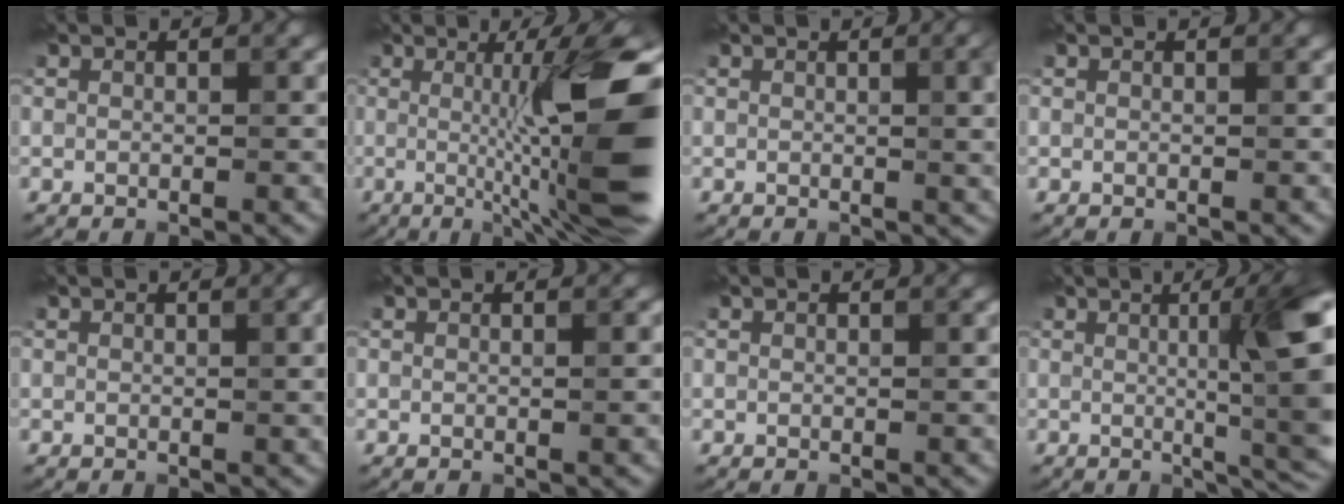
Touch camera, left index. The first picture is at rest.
{"total": 12.8, "force": [-0.2, 2.0, 12.6], "torque": [-0.151, -0.003, -0.001]}
{"total": 4.6, "force": [0.5, 1.7, 4.3], "torque": [-0.038, 0.007, 0.004]}
{"total": 0.0}
{"total": 2.1, "force": [0.2, 0.6, 2.0], "torque": [-0.016, 0.005, 0.000]}
{"total": 0.9, "force": [0.0, 0.2, 0.9], "torque": [-0.007, 0.002, -0.002]}
{"total": 0.0}
{"total": 10.0, "force": [0.8, 2.1, 9.7], "torque": [-0.101, 0.009, 0.011]}